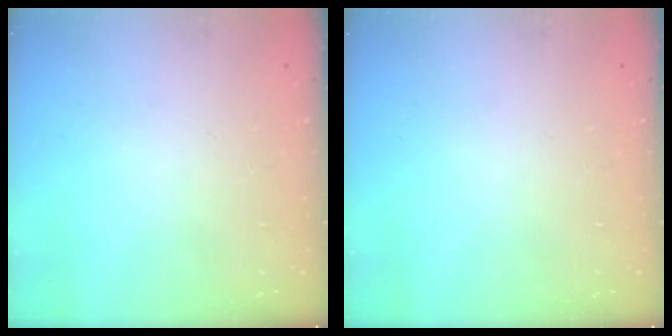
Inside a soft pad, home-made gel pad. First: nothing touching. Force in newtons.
{"total": 0.0}